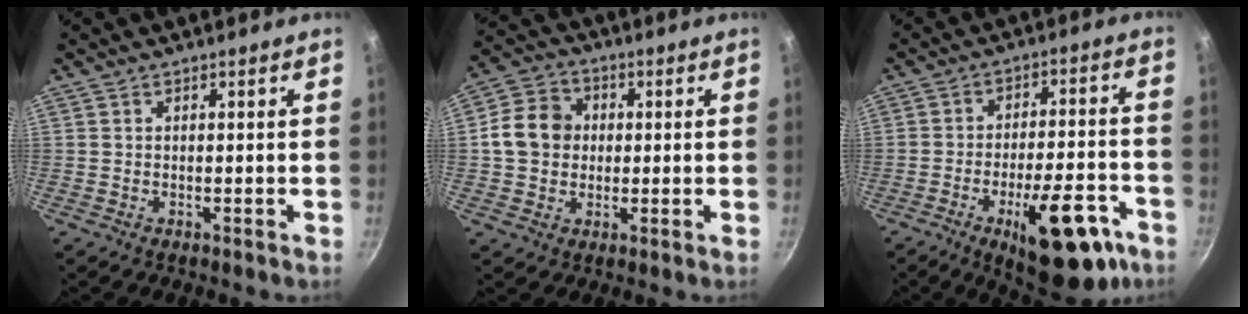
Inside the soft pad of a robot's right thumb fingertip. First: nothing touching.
{"total": 9.4, "force": [0.6, 8.1, 4.8], "torque": [-0.058, 0.013, -0.004]}
{"total": 18.3, "force": [-9.1, 6.7, 14.3], "torque": [-0.164, 0.041, -0.120]}